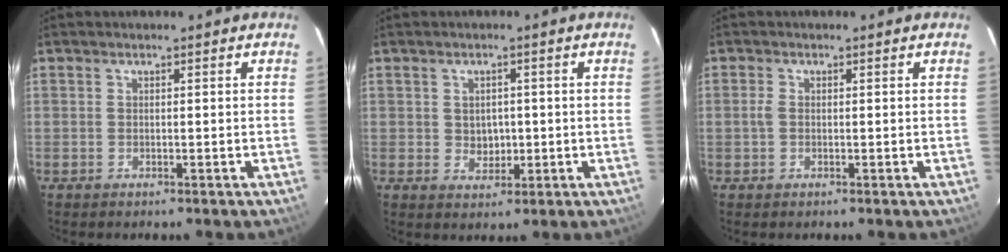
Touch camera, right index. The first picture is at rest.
{"total": 3.5, "force": [-0.1, 3.0, 1.7], "torque": [-0.030, 0.003, 0.006]}
{"total": 1.3, "force": [-0.2, 0.8, 1.0], "torque": [-0.020, 0.004, -0.005]}